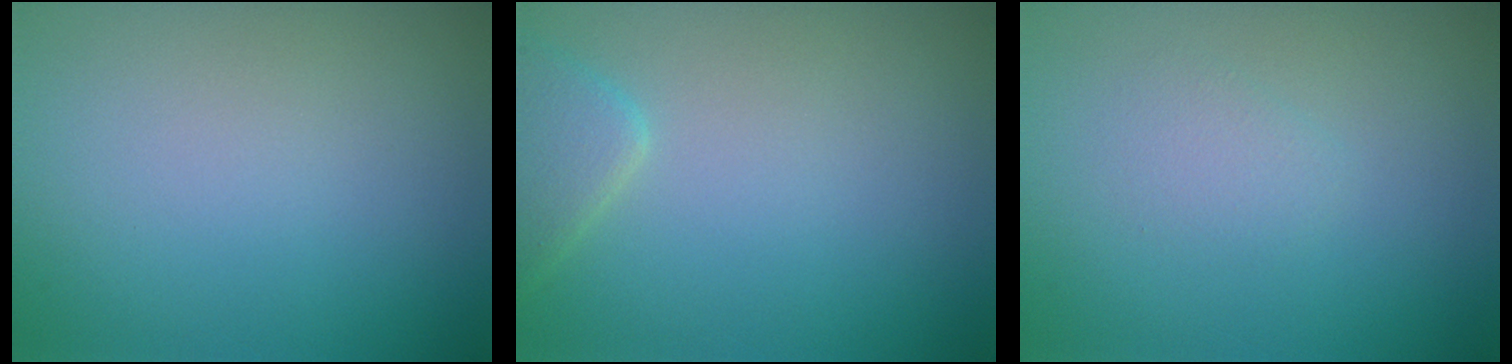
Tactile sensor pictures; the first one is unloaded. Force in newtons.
{"total": 2.4, "press": 2.3, "slide": 0.1}
{"total": 1.1, "press": 1.1, "slide": 0.1}